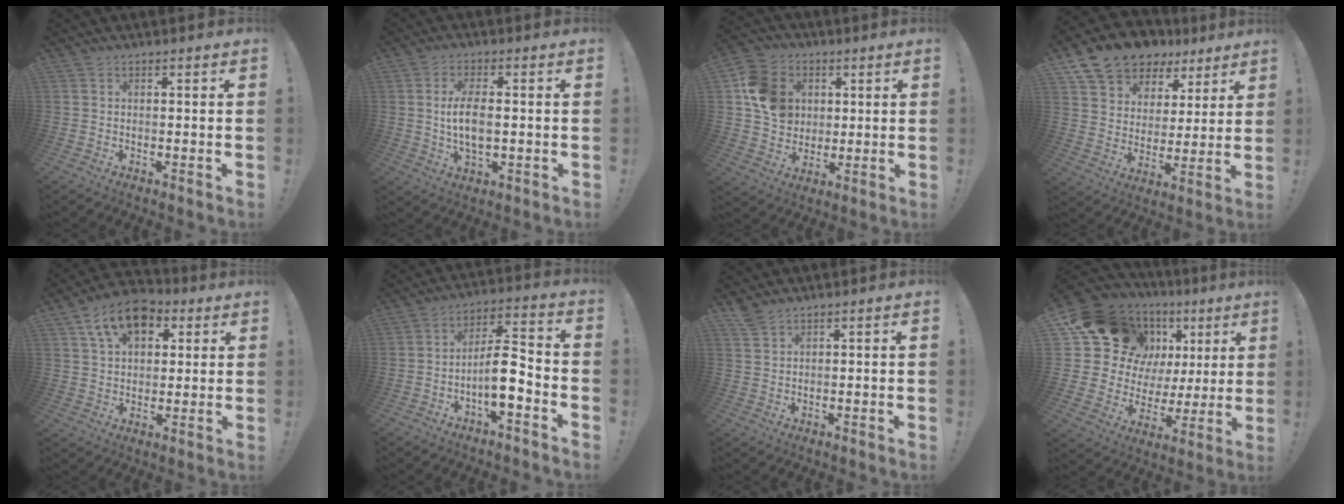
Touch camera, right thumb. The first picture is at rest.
{"total": 8.4, "force": [0.0, 4.0, 7.4], "torque": [-0.130, -0.005, -0.002]}
{"total": 13.9, "force": [3.2, 11.8, 6.6], "torque": [-0.096, 0.001, 0.068]}
{"total": 13.1, "force": [9.8, 7.9, 3.6], "torque": [-0.067, -0.074, 0.183]}
{"total": 13.5, "force": [6.4, 9.0, 7.8], "torque": [-0.122, -0.015, 0.119]}
{"total": 11.3, "force": [-3.7, 3.7, 10.0], "torque": [-0.165, 0.016, -0.066]}
{"total": 3.1, "force": [2.6, 1.1, 1.2], "torque": [-0.024, -0.014, 0.051]}
{"total": 19.1, "force": [10.6, 12.5, 9.7], "torque": [-0.149, -0.065, 0.216]}